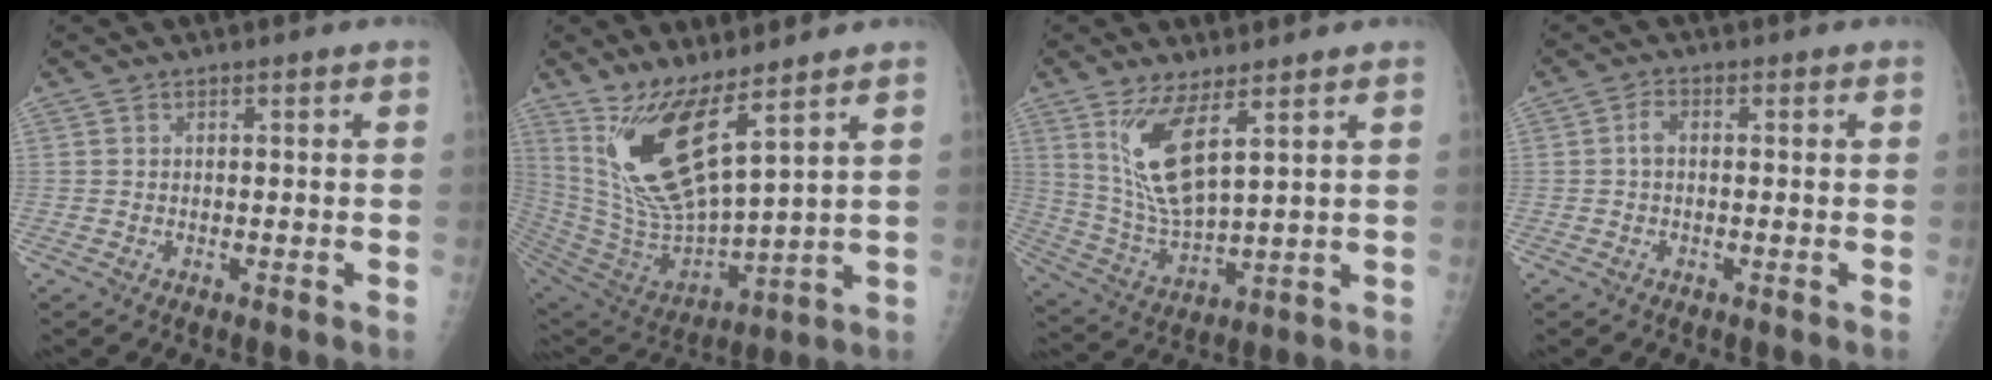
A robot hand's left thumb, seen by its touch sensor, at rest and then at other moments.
{"total": 16.2, "force": [9.6, 4.1, 12.4], "torque": [-0.234, -0.067, 0.208]}
{"total": 11.4, "force": [5.5, 3.3, 9.5], "torque": [-0.190, -0.042, 0.120]}
{"total": 2.2, "force": [0.0, 1.3, 1.7], "torque": [-0.035, 0.007, -0.004]}